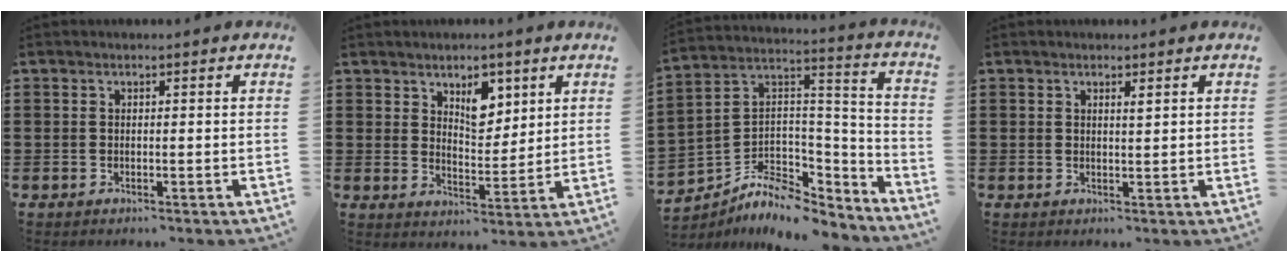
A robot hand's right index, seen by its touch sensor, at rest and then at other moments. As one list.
[{"total": 6.1, "force": [3.5, 3.4, 3.6], "torque": [-0.051, 0.000, 0.056]}, {"total": 7.3, "force": [-5.3, 4.3, 2.4], "torque": [-0.059, -0.006, -0.099]}, {"total": 1.1, "force": [0.8, 0.2, 0.7], "torque": [-0.007, -0.003, 0.013]}]